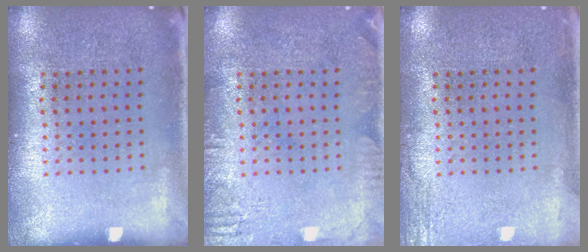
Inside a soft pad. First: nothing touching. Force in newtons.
{"total": 2.2, "press": 2.2, "slide": 0.3}
{"total": 1.9, "press": 1.9, "slide": 0.2}